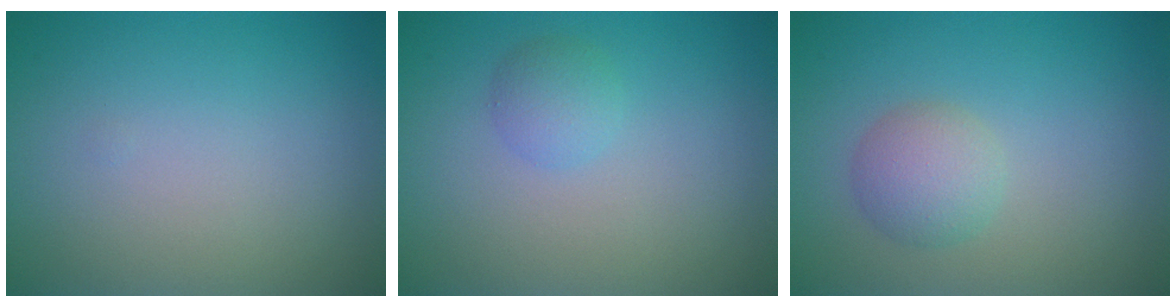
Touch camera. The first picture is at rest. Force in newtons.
{"total": 1.7, "press": 1.7, "slide": 0.0}
{"total": 2.7, "press": 2.7, "slide": 0.1}